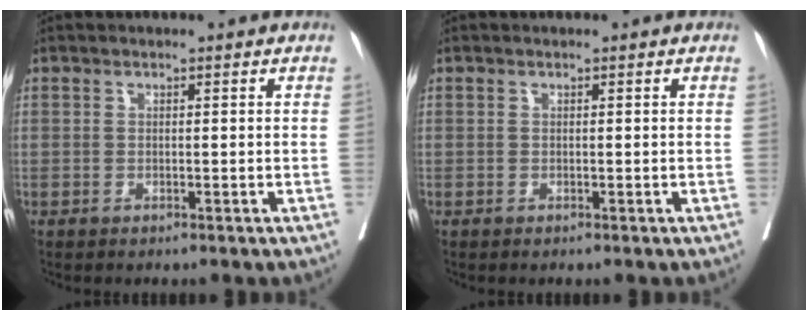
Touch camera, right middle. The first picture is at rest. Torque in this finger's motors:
{"motor_torque": [0.00, 0.00, 0.00, 0.00]}